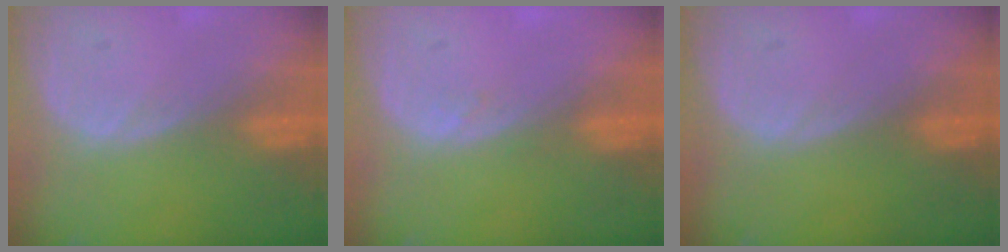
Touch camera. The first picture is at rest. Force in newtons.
{"total": 0.7, "press": 0.6, "slide": 0.3}
{"total": 0.0}